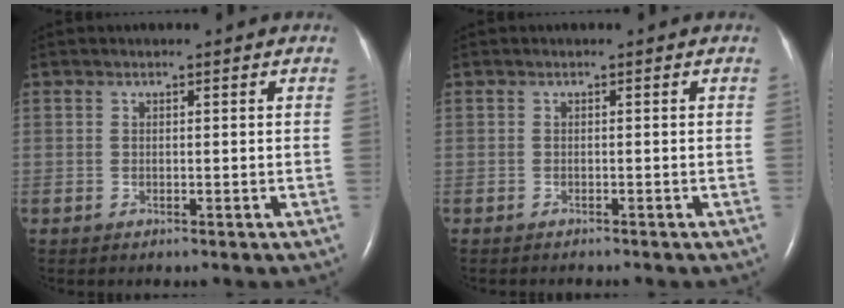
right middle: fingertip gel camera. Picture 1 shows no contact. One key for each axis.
{"total": 2.5, "fx": -2.2, "fy": 0.3, "fz": 1.0, "tx": -0.019, "ty": -0.004, "tz": -0.024}